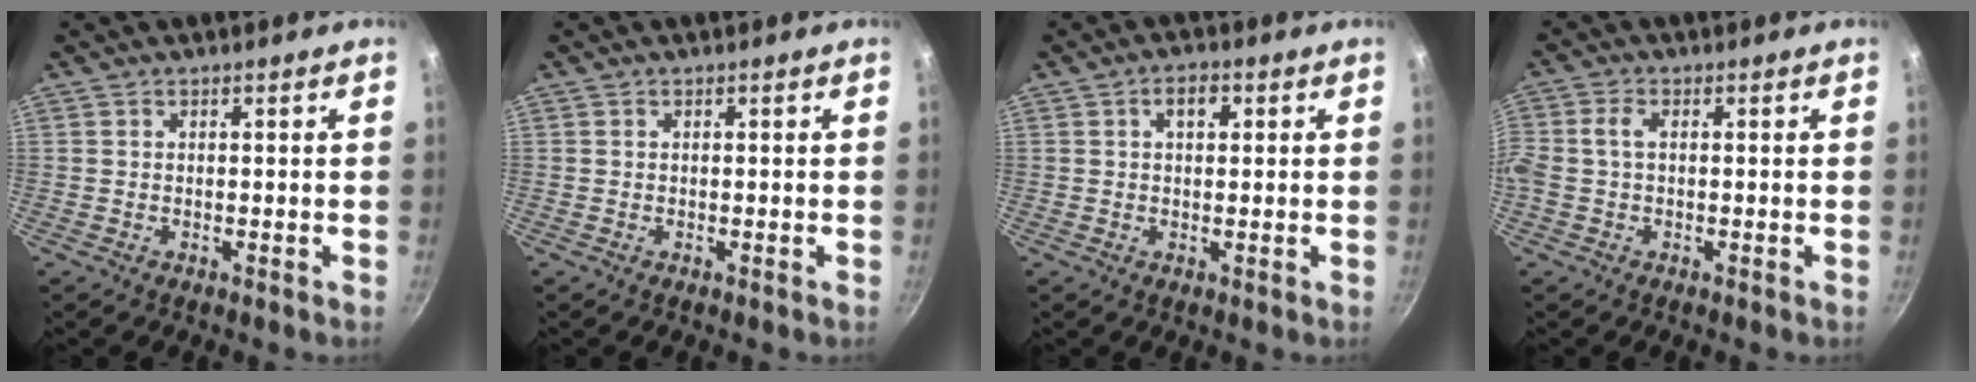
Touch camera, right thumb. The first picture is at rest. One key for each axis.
{"total": 0.0}
{"total": 3.7, "fx": 1.0, "fy": 2.2, "fz": 2.8, "tx": -0.034, "ty": 0.006, "tz": 0.012}
{"total": 3.3, "fx": 0.0, "fy": 1.9, "fz": 2.6, "tx": -0.061, "ty": 0.009, "tz": -0.007}